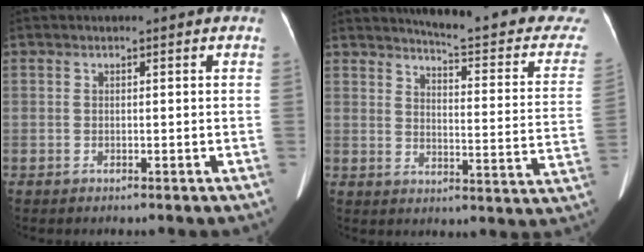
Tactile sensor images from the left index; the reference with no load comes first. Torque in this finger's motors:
{"motor_torque": [0.80, -1.34, 0.11, 0.04]}